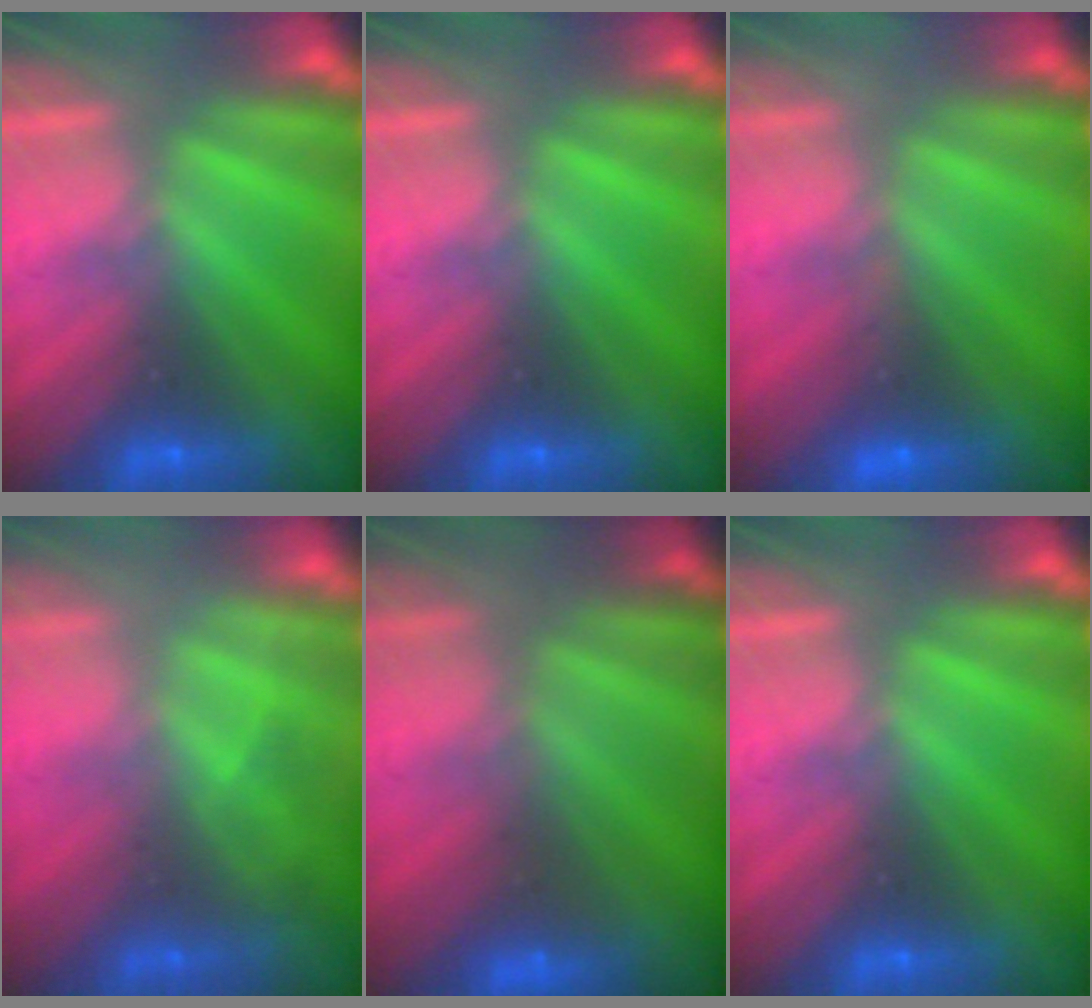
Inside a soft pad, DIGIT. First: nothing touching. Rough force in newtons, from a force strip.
{"total": 0.0}
{"total": 3.0}
{"total": 2.4}
{"total": 2.3}
{"total": 0.0}